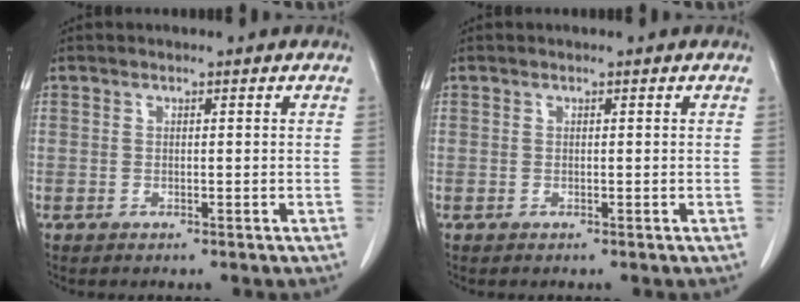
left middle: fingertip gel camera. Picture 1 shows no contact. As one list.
[{"total": 0.0}]